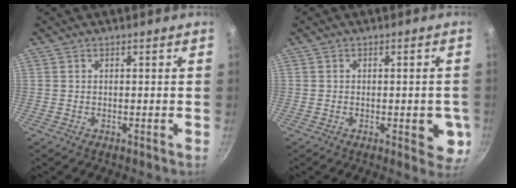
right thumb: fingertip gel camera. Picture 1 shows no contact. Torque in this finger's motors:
{"motor_torque": [0.93, 1.11, 0.76, -0.03, 0.18]}